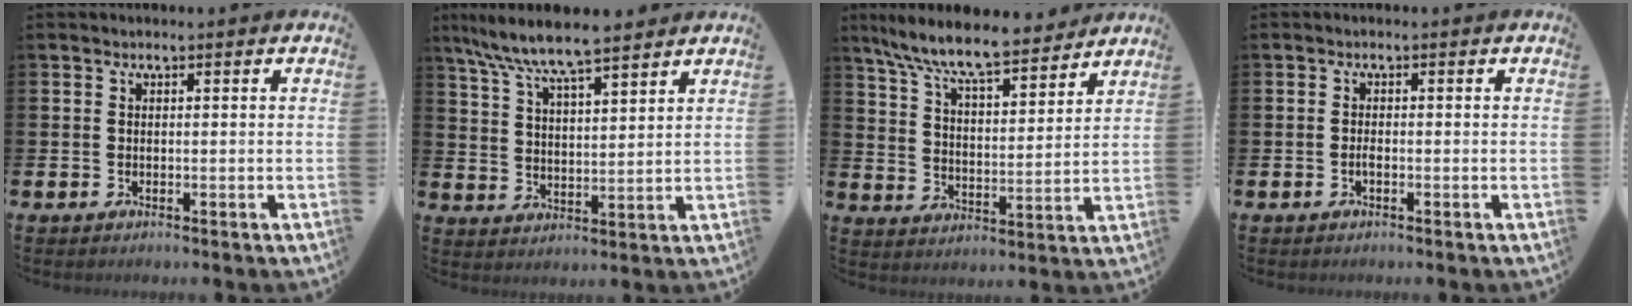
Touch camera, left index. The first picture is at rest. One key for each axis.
{"total": 7.9, "fx": 7.2, "fy": 0.9, "fz": 2.9, "tx": -0.082, "ty": -0.036, "tz": 0.130}
{"total": 9.5, "fx": 8.6, "fy": 1.5, "fz": 3.7, "tx": -0.097, "ty": -0.055, "tz": 0.150}
{"total": 0.7, "fx": -0.4, "fy": 0.1, "fz": 0.6, "tx": -0.006, "ty": -0.006, "tz": -0.008}